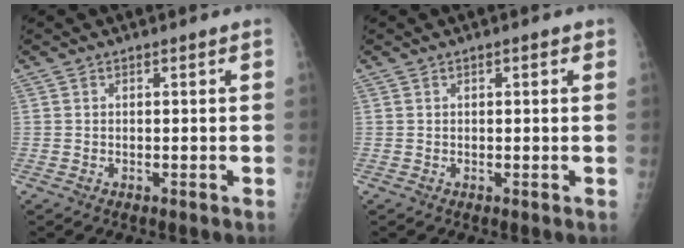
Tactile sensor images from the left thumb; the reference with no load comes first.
{"total": 1.3, "force": [0.6, 0.6, 1.0], "torque": [-0.010, 0.001, 0.006]}